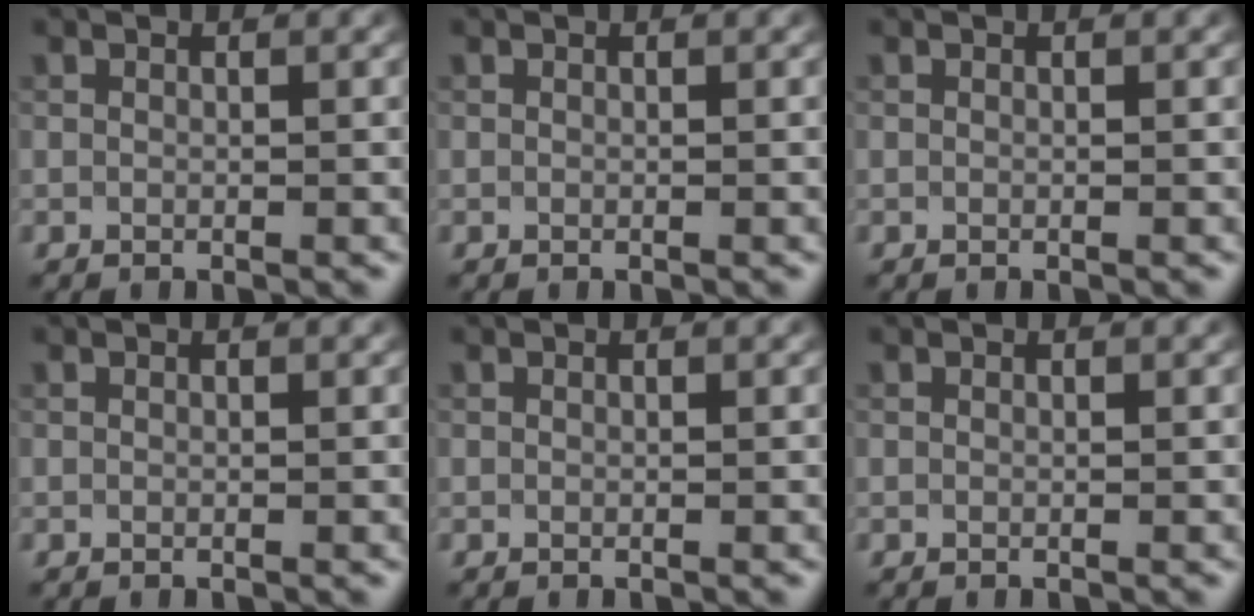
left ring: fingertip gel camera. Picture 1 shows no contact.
{"total": 0.0}
{"total": 0.0}
{"total": 0.0}
{"total": 0.0}
{"total": 0.0}